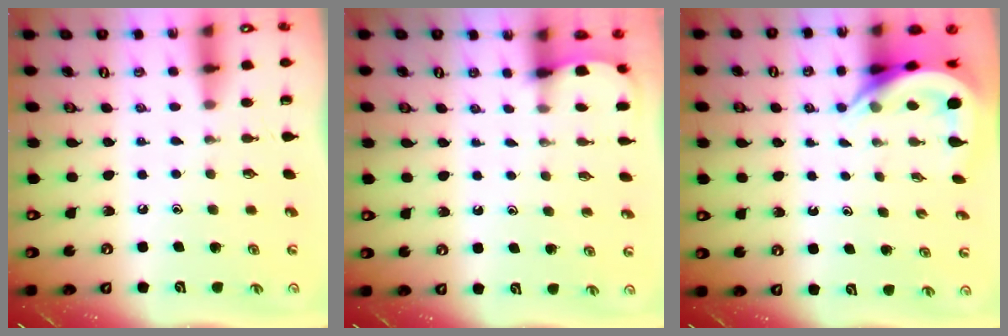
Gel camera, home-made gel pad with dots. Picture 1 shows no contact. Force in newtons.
{"total": 1.3, "press": 1.3, "slide": 0.1}
{"total": 5.9, "press": 5.9, "slide": 0.6}